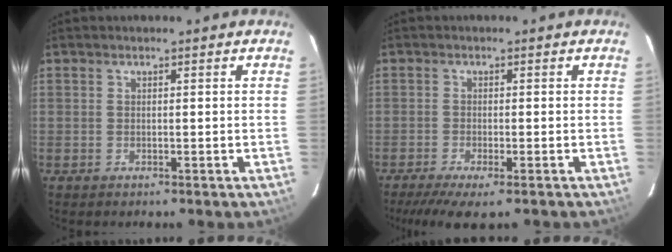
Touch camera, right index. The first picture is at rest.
{"total": 7.4, "force": [-5.5, 1.3, 4.8], "torque": [-0.105, -0.028, -0.091]}